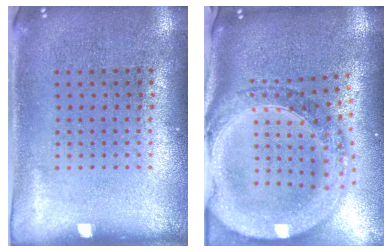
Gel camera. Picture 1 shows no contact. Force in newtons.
{"total": 2.8, "press": 2.3, "slide": 1.6}